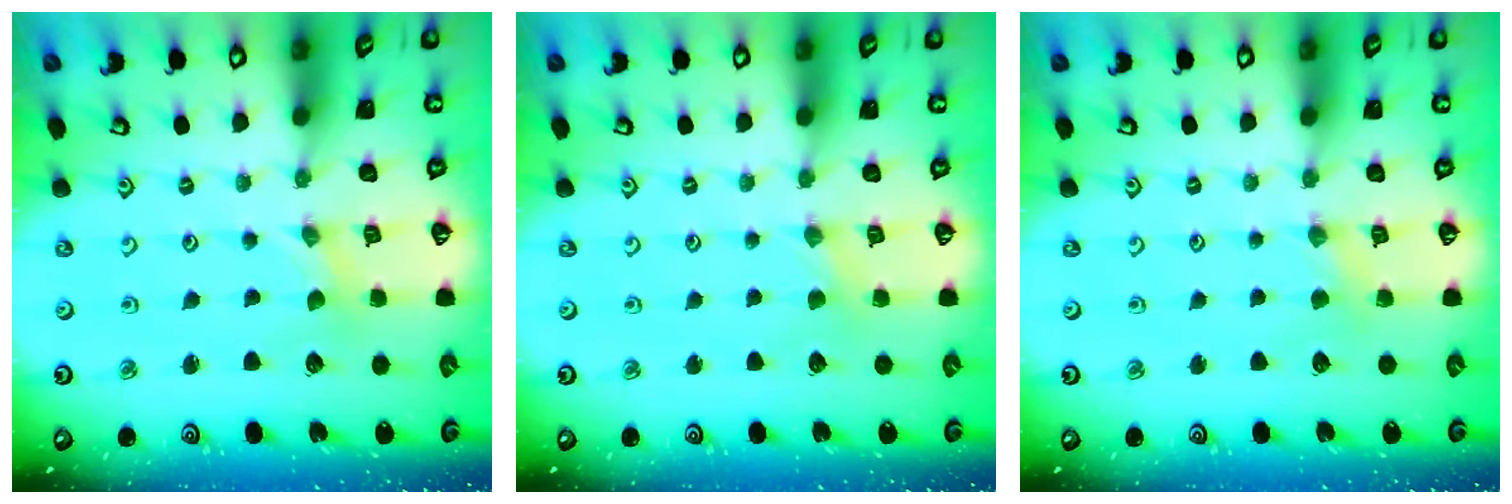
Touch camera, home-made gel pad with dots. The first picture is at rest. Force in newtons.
{"total": 2.7, "press": 2.6, "slide": 0.5}
{"total": 2.9, "press": 2.9, "slide": 0.5}